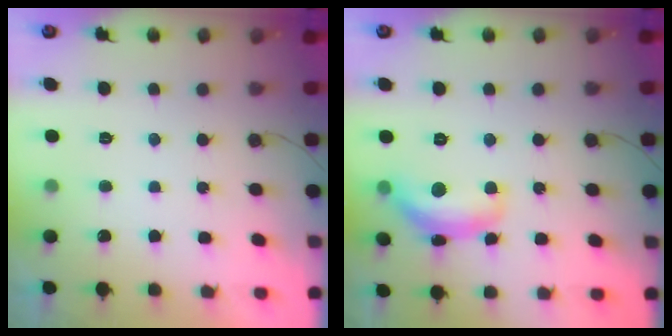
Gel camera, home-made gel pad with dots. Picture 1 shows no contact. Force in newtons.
{"total": 13.4, "press": 13.3, "slide": 0.8}